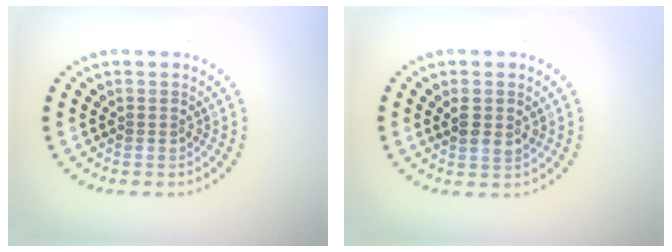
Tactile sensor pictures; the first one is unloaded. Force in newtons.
{"total": 2.0, "press": 1.9, "slide": 0.5}